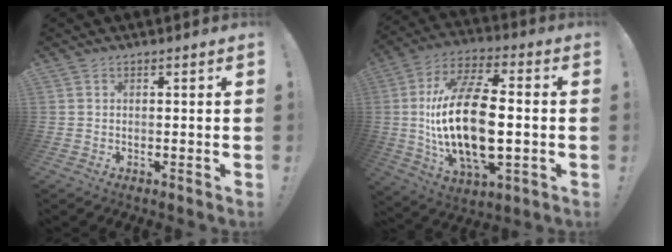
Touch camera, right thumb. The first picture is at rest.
{"total": 24.1, "force": [-1.0, 11.9, 21.0], "torque": [-0.405, -0.003, -0.017]}